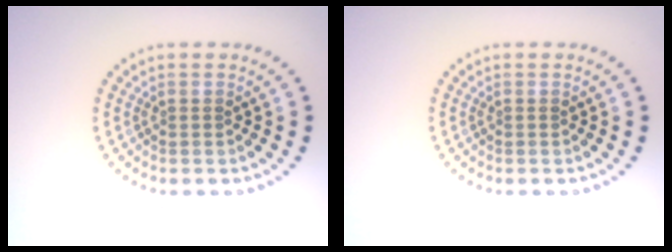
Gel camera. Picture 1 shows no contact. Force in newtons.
{"total": 0.0}